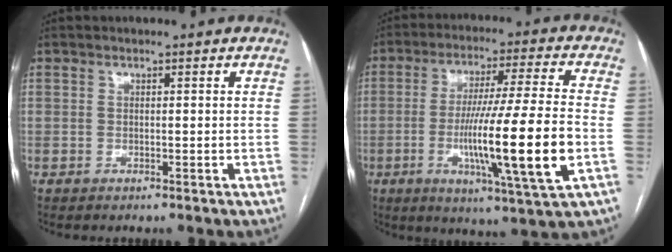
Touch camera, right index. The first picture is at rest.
{"total": 17.6, "force": [-4.1, -0.6, 17.2], "torque": [-0.302, -0.018, -0.071]}